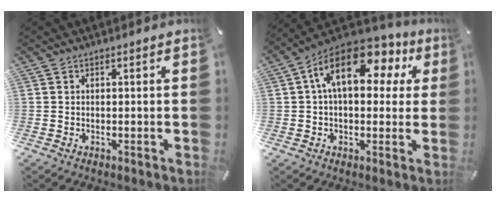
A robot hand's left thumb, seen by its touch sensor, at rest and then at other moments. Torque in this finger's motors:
{"motor_torque": [0.25, 1.27, 1.75, -1.01, 0.55]}